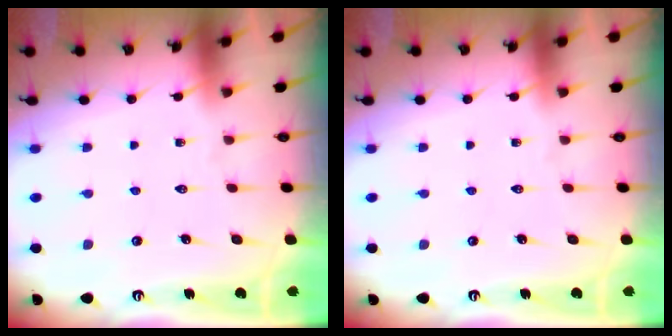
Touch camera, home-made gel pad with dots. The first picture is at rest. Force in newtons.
{"total": 0.0}